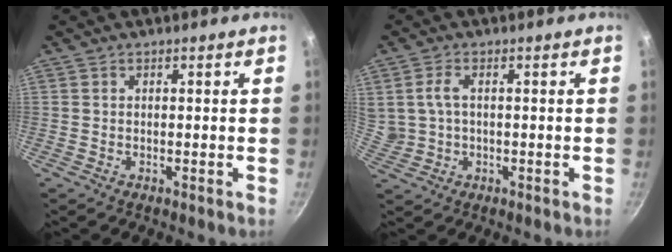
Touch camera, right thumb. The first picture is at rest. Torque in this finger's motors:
{"motor_torque": [-0.13, 0.02, 0.41, 0.44, 0.03]}